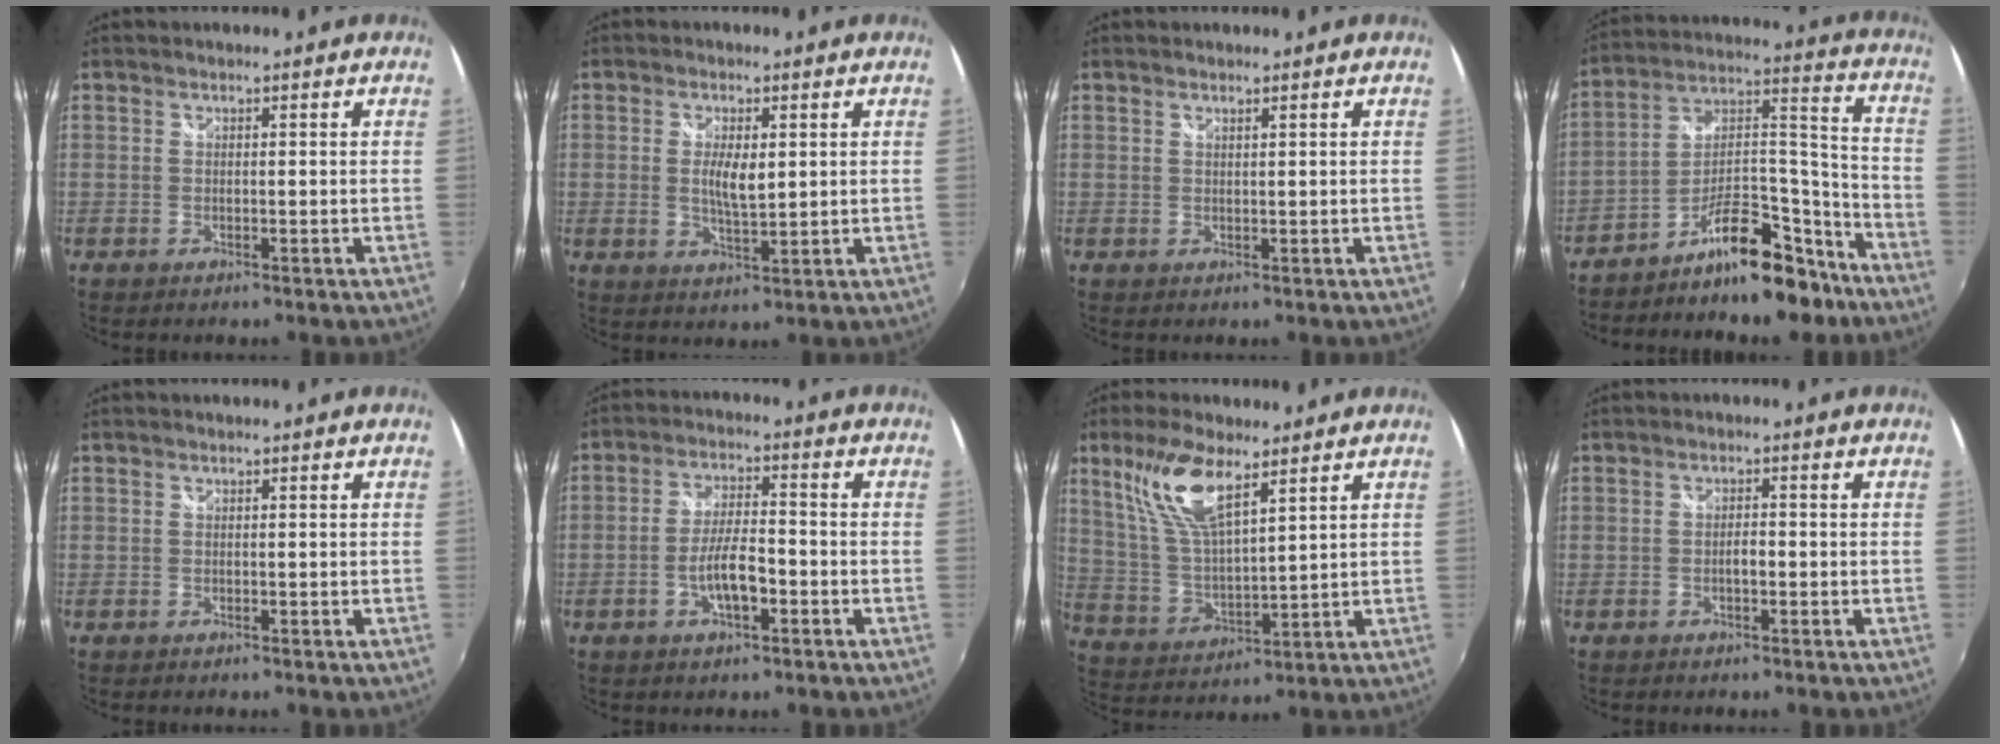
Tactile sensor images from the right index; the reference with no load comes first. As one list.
[{"total": 5.0, "force": [0.7, 1.9, 4.6], "torque": [-0.083, -0.004, 0.013]}, {"total": 0.6, "force": [0.5, -0.1, 0.2], "torque": [-0.002, 0.000, 0.009]}, {"total": 15.0, "force": [-11.0, 5.4, 8.8], "torque": [-0.135, 0.062, -0.165]}, {"total": 0.0}, {"total": 6.6, "force": [-2.6, 2.1, 5.7], "torque": [-0.109, 0.001, -0.043]}, {"total": 12.2, "force": [7.3, 3.6, 9.1], "torque": [-0.181, 0.007, 0.154]}, {"total": 1.6, "force": [-0.5, 0.7, 1.3], "torque": [-0.023, 0.001, -0.010]}]